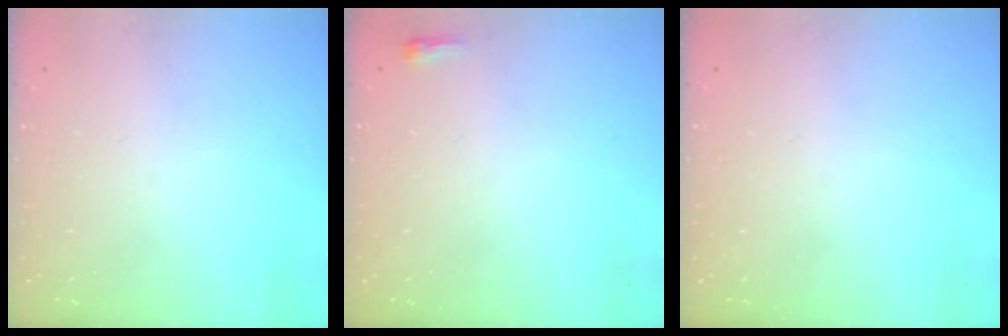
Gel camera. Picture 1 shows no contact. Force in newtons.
{"total": 2.3, "press": 2.2, "slide": 0.7}
{"total": 12.1, "press": 3.1, "slide": 11.7}